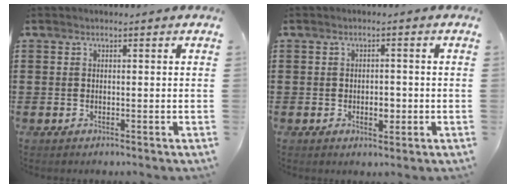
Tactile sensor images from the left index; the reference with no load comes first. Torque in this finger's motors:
{"motor_torque": [0.06, 0.04, 0.07, 0.03]}